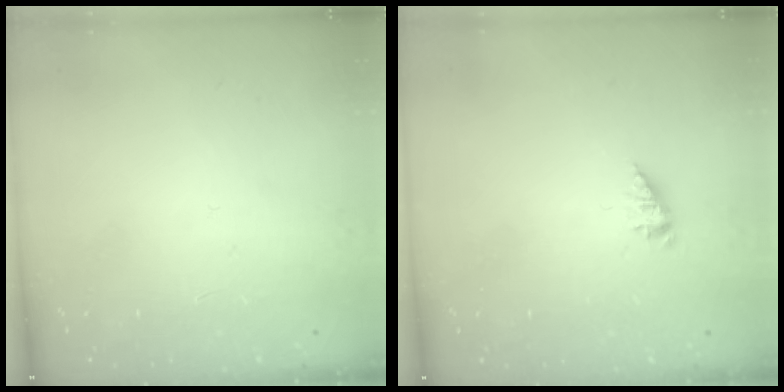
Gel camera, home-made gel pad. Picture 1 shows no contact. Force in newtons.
{"total": 2.3, "press": 2.3, "slide": 0.3}